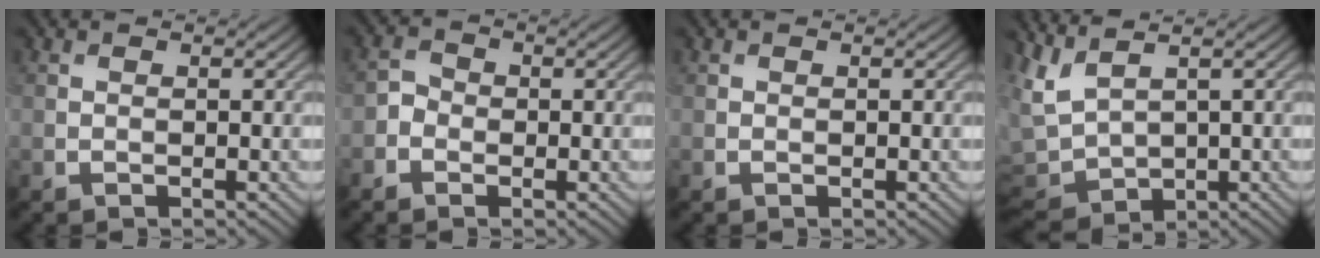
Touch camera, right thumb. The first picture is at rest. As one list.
[{"total": 2.1, "force": [-1.0, 1.6, 0.8], "torque": [-0.014, 0.003, -0.028]}, {"total": 0.0}, {"total": 5.4, "force": [1.3, 2.8, 4.4], "torque": [-0.129, -0.009, 0.024]}]